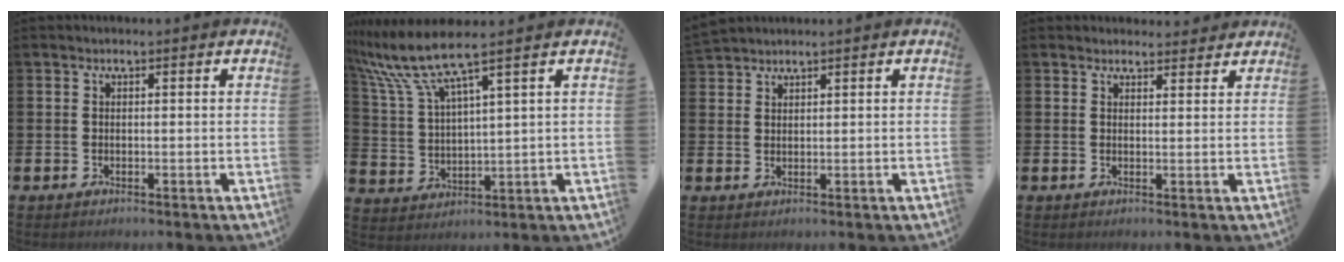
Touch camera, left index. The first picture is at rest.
{"total": 8.3, "force": [6.9, 0.7, 4.7], "torque": [-0.123, -0.025, 0.120]}
{"total": 2.0, "force": [2.0, 0.2, -0.3], "torque": [0.002, -0.003, 0.039]}
{"total": 2.3, "force": [2.2, 0.6, -0.2], "torque": [0.016, -0.013, 0.037]}